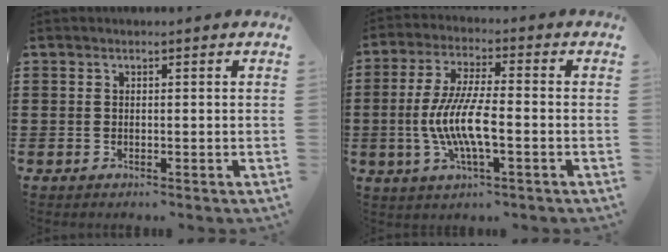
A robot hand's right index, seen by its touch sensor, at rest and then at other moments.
{"total": 8.8, "force": [-2.2, 2.1, 8.3], "torque": [-0.181, -0.010, -0.049]}